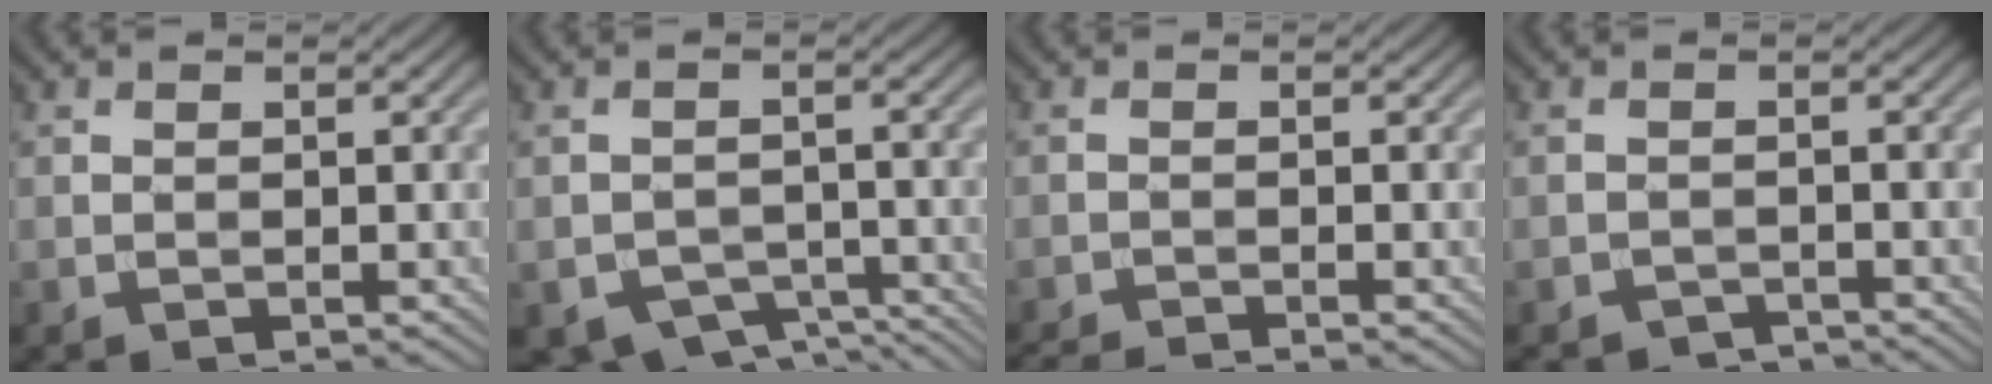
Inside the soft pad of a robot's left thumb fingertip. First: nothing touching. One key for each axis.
{"total": 5.9, "fx": -4.1, "fy": 3.4, "fz": 2.6, "tx": -0.040, "ty": -0.017, "tz": -0.063}
{"total": 2.5, "fx": -2.3, "fy": 0.0, "fz": 1.0, "tx": -0.021, "ty": -0.002, "tz": -0.048}
{"total": 2.7, "fx": -2.6, "fy": 0.7, "fz": 0.4, "tx": -0.005, "ty": -0.001, "tz": -0.047}